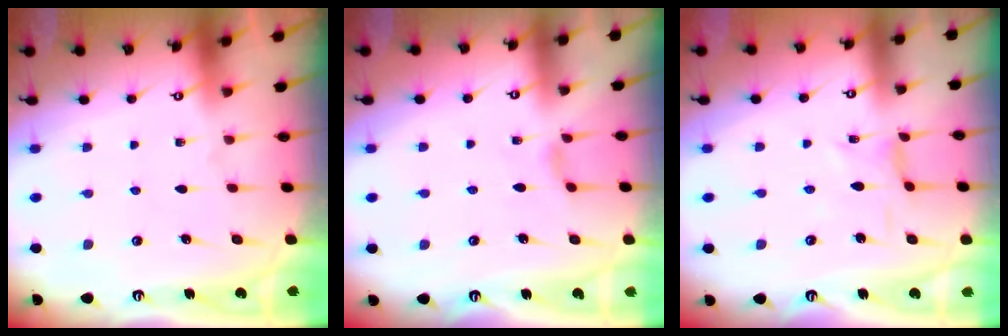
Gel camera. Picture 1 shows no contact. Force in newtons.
{"total": 2.4, "press": 2.3, "slide": 0.5}
{"total": 1.2, "press": 1.2, "slide": 0.4}